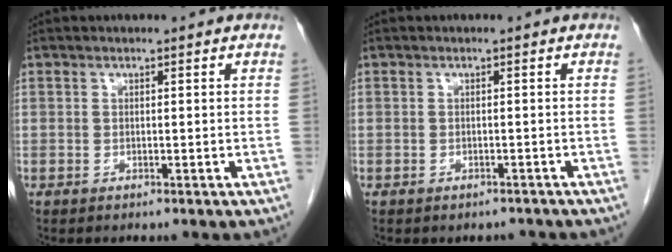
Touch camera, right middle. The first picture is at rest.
{"total": 1.6, "force": [-1.4, 0.8, 0.1], "torque": [-0.003, 0.001, -0.019]}